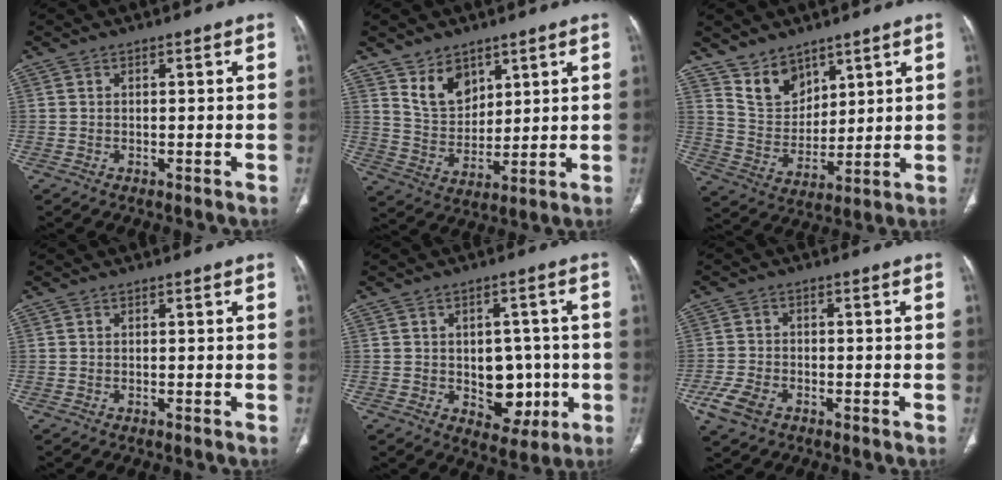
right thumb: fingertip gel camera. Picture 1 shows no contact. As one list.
[{"total": 8.6, "force": [5.3, 5.6, 3.8], "torque": [-0.042, -0.041, 0.110]}, {"total": 9.0, "force": [6.8, 5.2, 2.7], "torque": [-0.025, -0.050, 0.144]}, {"total": 0.0}, {"total": 9.1, "force": [-1.4, 6.6, 6.1], "torque": [-0.037, 0.008, -0.006]}, {"total": 5.9, "force": [-3.0, 3.7, 3.5], "torque": [-0.081, 0.009, -0.055]}]